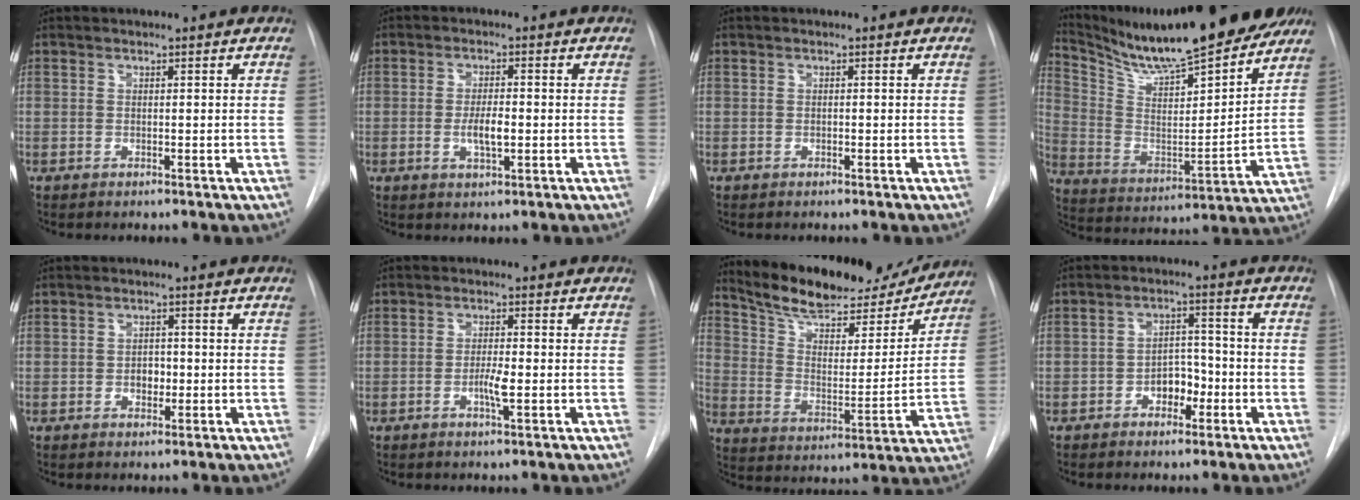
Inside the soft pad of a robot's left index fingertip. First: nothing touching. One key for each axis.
{"total": 4.1, "fx": -1.1, "fy": 1.1, "fz": 3.8, "tx": -0.070, "ty": -0.006, "tz": -0.017}
{"total": 0.5, "fx": -0.5, "fy": 0.1, "fz": 0.1, "tx": 0.000, "ty": -0.004, "tz": -0.011}
{"total": 22.8, "fx": 19.8, "fy": 2.7, "fz": 10.9, "tx": -0.186, "ty": -0.028, "tz": 0.308}
{"total": 2.4, "fx": -0.8, "fy": 1.6, "fz": 1.6, "tx": -0.021, "ty": 0.000, "tz": -0.012}
{"total": 3.2, "fx": -1.3, "fy": 0.3, "fz": 2.9, "tx": -0.054, "ty": -0.006, "tz": -0.023}
{"total": 20.3, "fx": 18.2, "fy": 5.2, "fz": 7.4, "tx": -0.115, "ty": -0.021, "tz": 0.272}
{"total": 4.8, "fx": -2.5, "fy": 2.9, "fz": 3.0, "tx": -0.043, "ty": 0.011, "tz": -0.043}